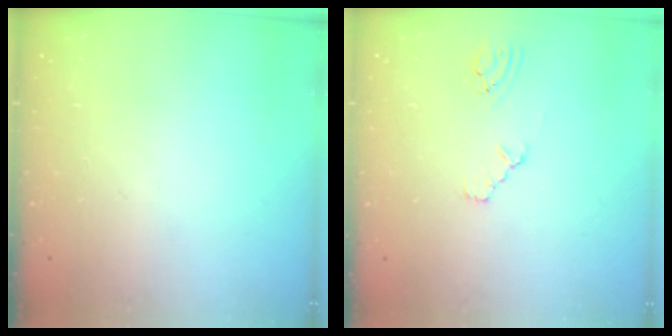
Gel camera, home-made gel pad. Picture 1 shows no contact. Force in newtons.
{"total": 2.1, "press": 2.1, "slide": 0.4}